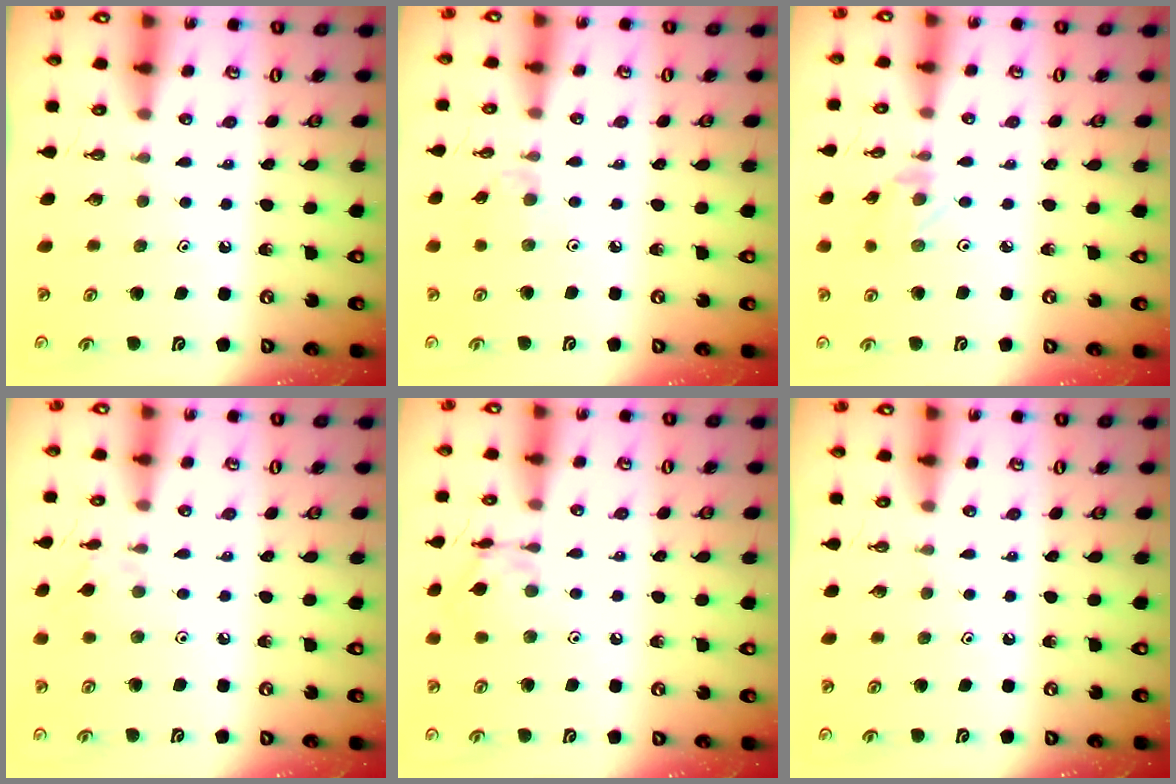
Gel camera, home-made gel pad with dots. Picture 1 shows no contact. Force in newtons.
{"total": 2.5, "press": 2.5, "slide": 0.5}
{"total": 0.8, "press": 0.8, "slide": 0.1}
{"total": 3.0, "press": 3.0, "slide": 0.1}
{"total": 10.8, "press": 10.8, "slide": 0.9}
{"total": 0.0}